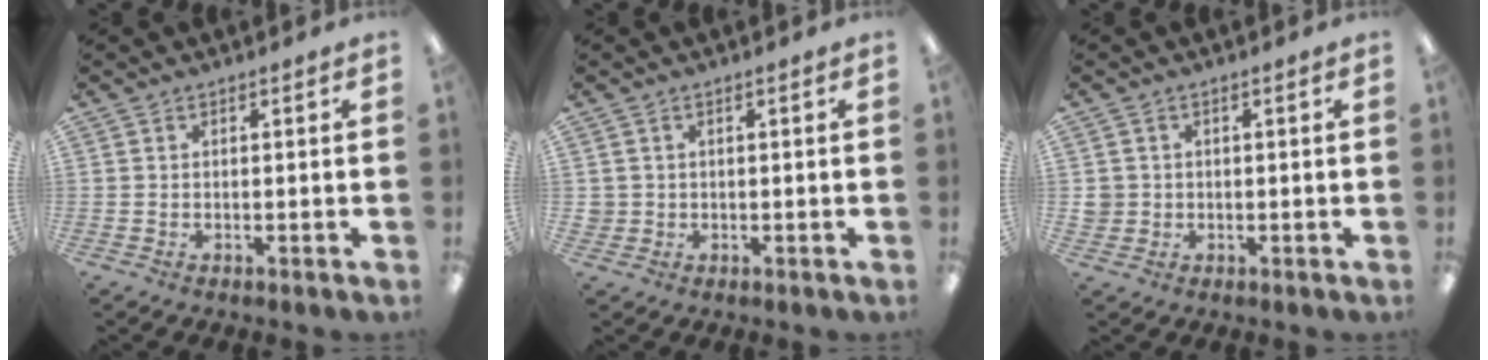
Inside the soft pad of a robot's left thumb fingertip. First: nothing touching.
{"total": 1.9, "force": [0.6, 1.7, 0.4], "torque": [-0.011, 0.004, 0.009]}
{"total": 2.6, "force": [0.2, 2.5, 0.5], "torque": [-0.014, 0.004, 0.003]}